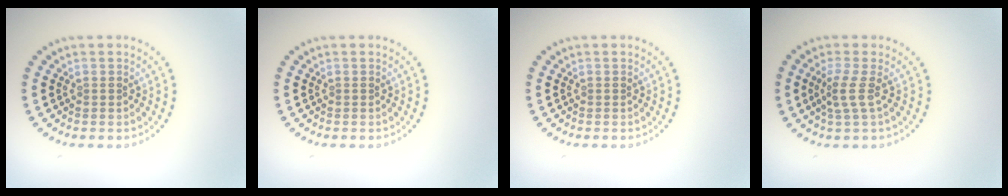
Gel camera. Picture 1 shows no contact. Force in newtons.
{"total": 0.0}
{"total": 0.0}
{"total": 2.1, "press": 1.5, "slide": 1.4}